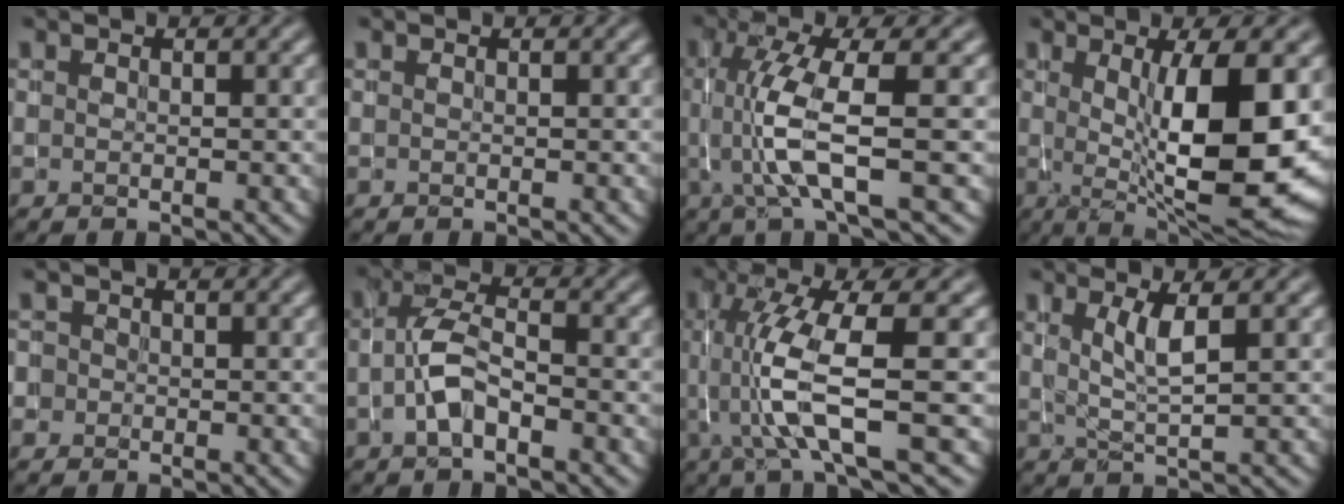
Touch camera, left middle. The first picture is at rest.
{"total": 0.0}
{"total": 6.2, "force": [-0.6, 1.3, 6.0], "torque": [-0.125, -0.002, -0.008]}
{"total": 11.7, "force": [0.3, 3.2, 11.2], "torque": [-0.157, -0.013, 0.011]}
{"total": 1.0, "force": [-0.4, 0.9, -0.2], "torque": [0.013, -0.002, -0.010]}
{"total": 3.6, "force": [-1.4, 1.6, 2.9], "torque": [-0.064, 0.006, -0.034]}
{"total": 7.2, "force": [-0.7, 1.5, 7.0], "torque": [-0.141, -0.004, -0.011]}
{"total": 2.6, "force": [0.7, 0.5, 2.5], "torque": [-0.046, -0.005, 0.018]}